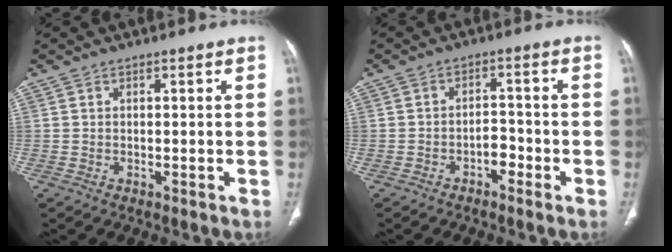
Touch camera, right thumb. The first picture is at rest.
{"total": 3.2, "force": [-1.9, 1.8, 1.8], "torque": [-0.016, 0.022, -0.030]}